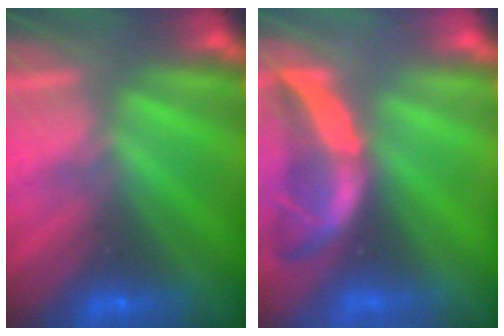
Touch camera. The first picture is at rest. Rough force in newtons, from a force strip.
{"total": 1.8}